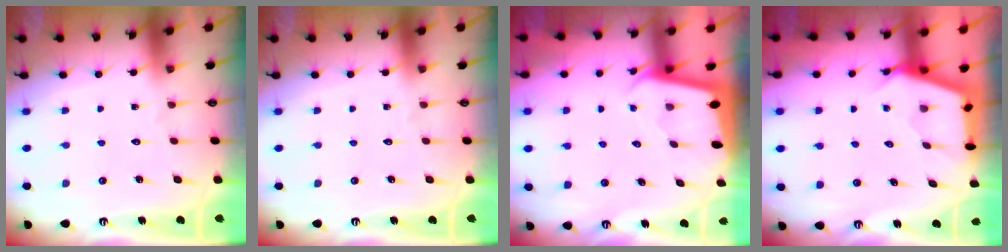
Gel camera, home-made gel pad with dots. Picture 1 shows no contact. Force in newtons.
{"total": 0.0}
{"total": 1.8, "press": 1.8, "slide": 0.1}
{"total": 2.6, "press": 2.6, "slide": 0.3}